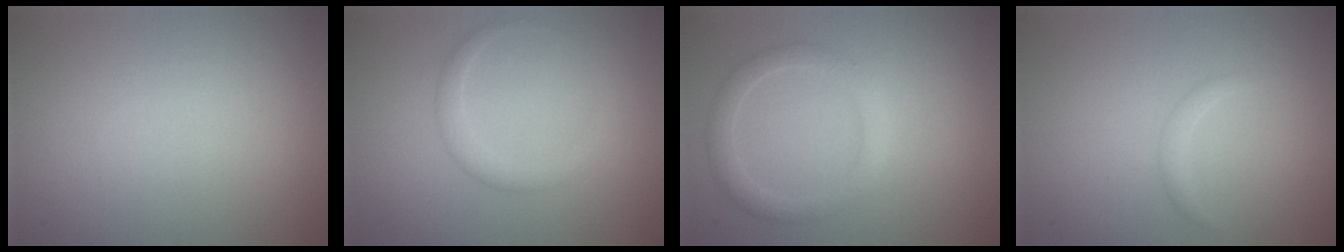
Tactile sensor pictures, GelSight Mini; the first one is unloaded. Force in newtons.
{"total": 1.5, "press": 1.5, "slide": 0.1}
{"total": 2.1, "press": 2.1, "slide": 0.1}
{"total": 0.8, "press": 0.8, "slide": 0.1}